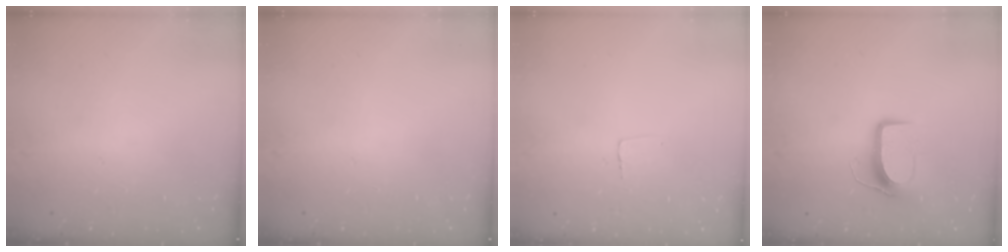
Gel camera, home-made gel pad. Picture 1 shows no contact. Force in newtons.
{"total": 0.0}
{"total": 2.3, "press": 2.3, "slide": 0.1}
{"total": 9.4, "press": 9.4, "slide": 0.3}